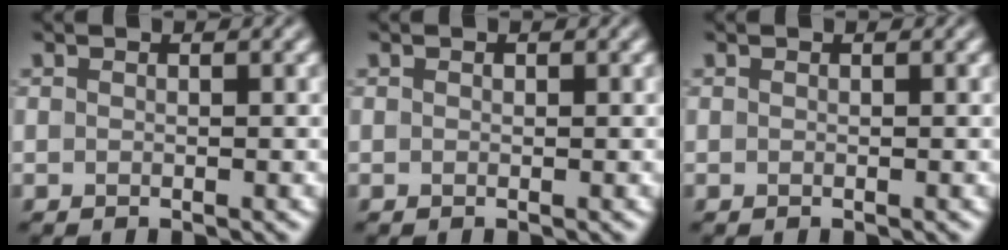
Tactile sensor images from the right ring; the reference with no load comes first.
{"total": 0.0}
{"total": 0.0}